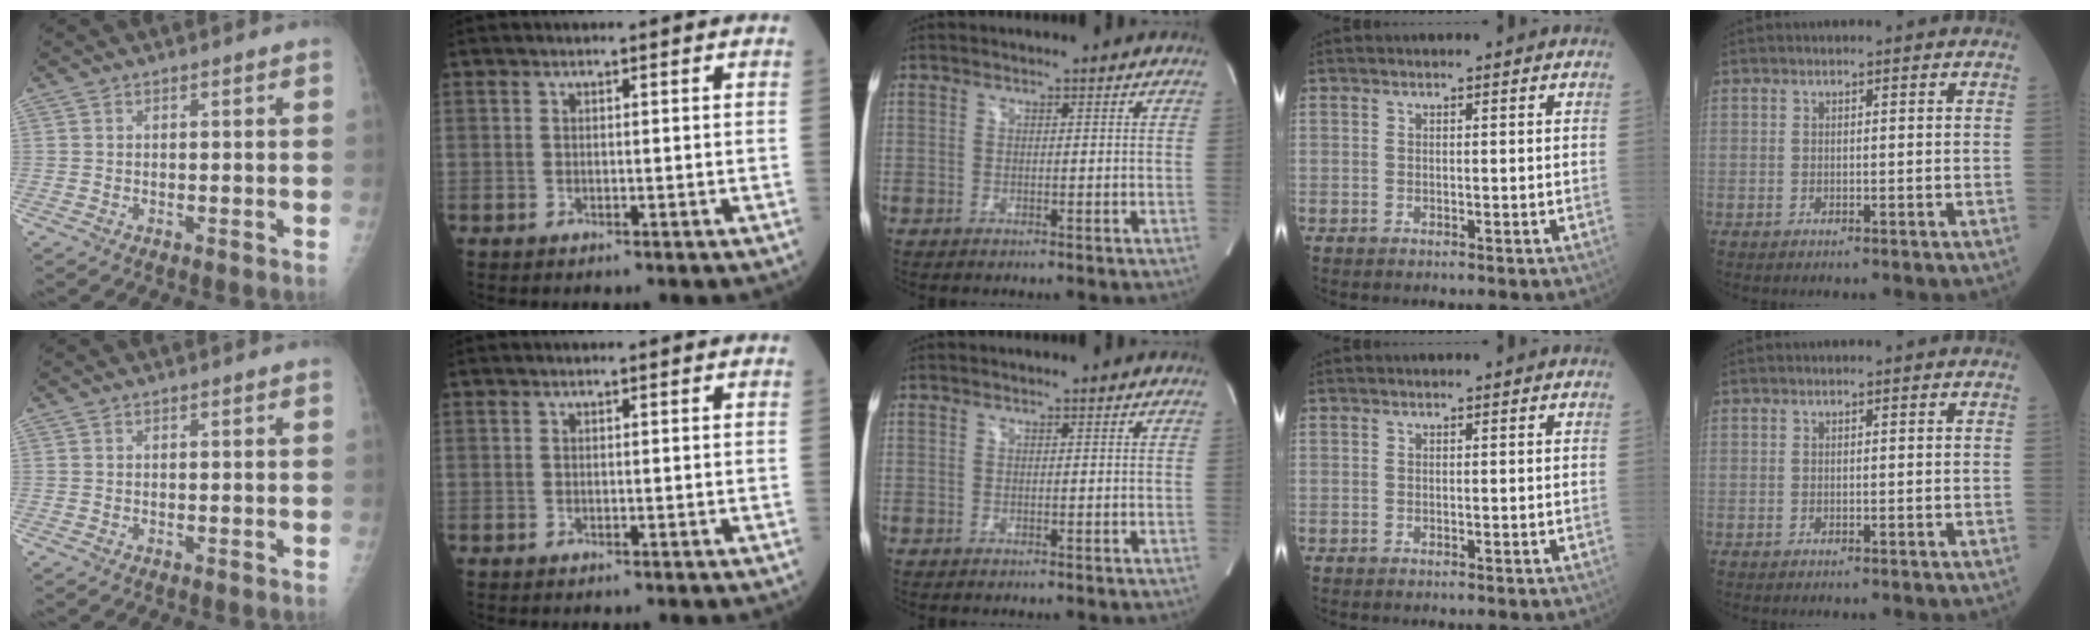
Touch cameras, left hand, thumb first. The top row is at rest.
{}